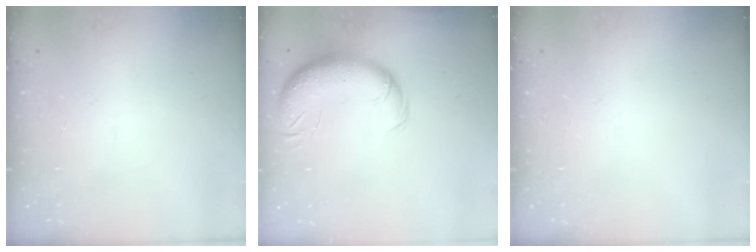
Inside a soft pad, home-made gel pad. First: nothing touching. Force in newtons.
{"total": 12.5, "press": 12.1, "slide": 3.0}
{"total": 0.0}